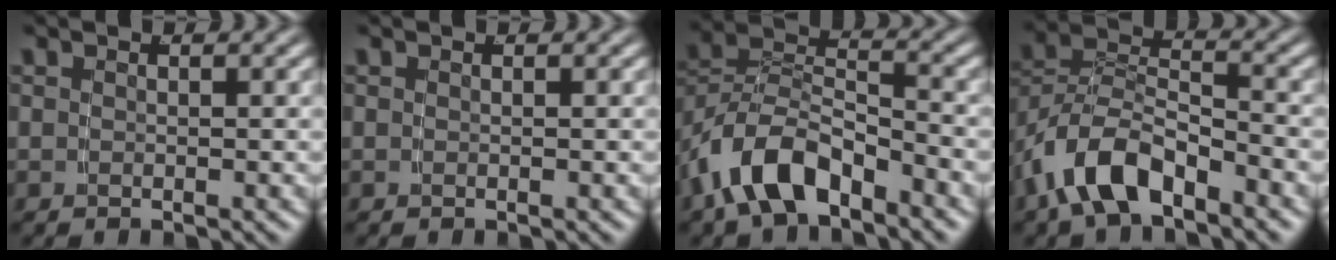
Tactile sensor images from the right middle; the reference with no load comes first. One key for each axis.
{"total": 0.0}
{"total": 6.5, "fx": -2.3, "fy": 4.5, "fz": 4.1, "tx": -0.092, "ty": -0.018, "tz": -0.034}
{"total": 5.8, "fx": -2.3, "fy": 3.9, "fz": 3.6, "tx": -0.083, "ty": -0.016, "tz": -0.034}